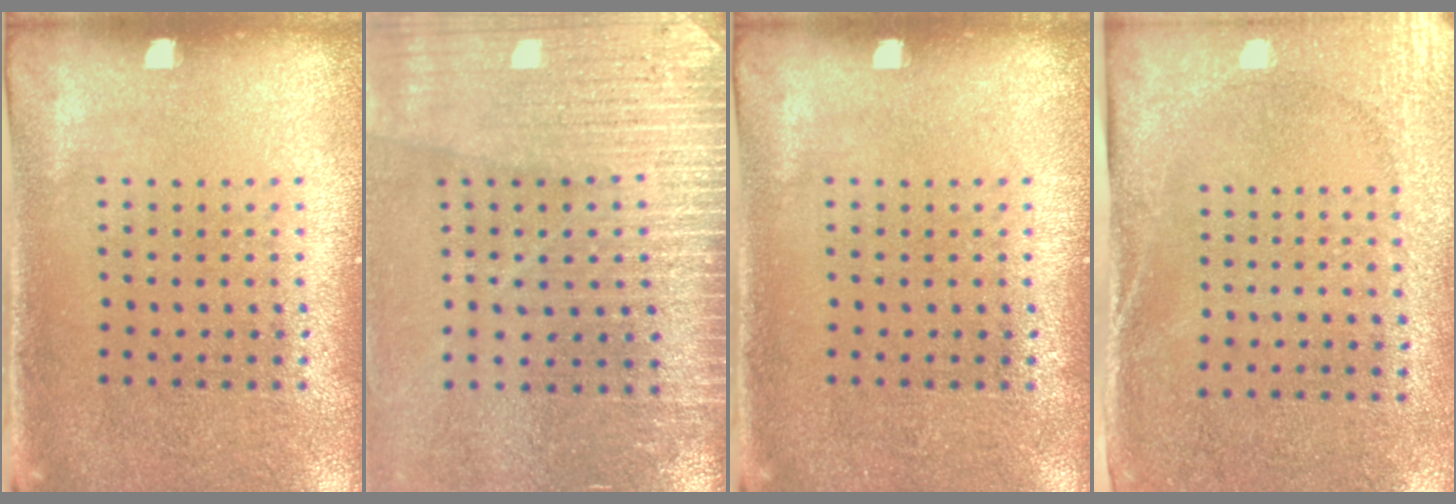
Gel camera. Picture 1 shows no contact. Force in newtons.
{"total": 3.6, "press": 3.4, "slide": 1.2}
{"total": 0.0}
{"total": 2.7, "press": 2.2, "slide": 1.6}